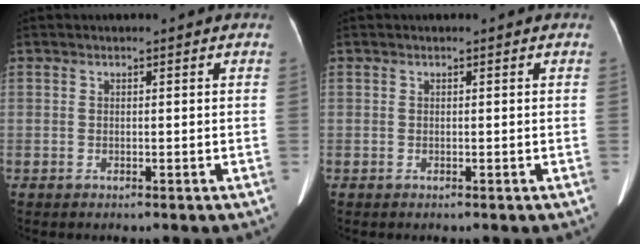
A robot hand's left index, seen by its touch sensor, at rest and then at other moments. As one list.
[{"total": 0.0}]